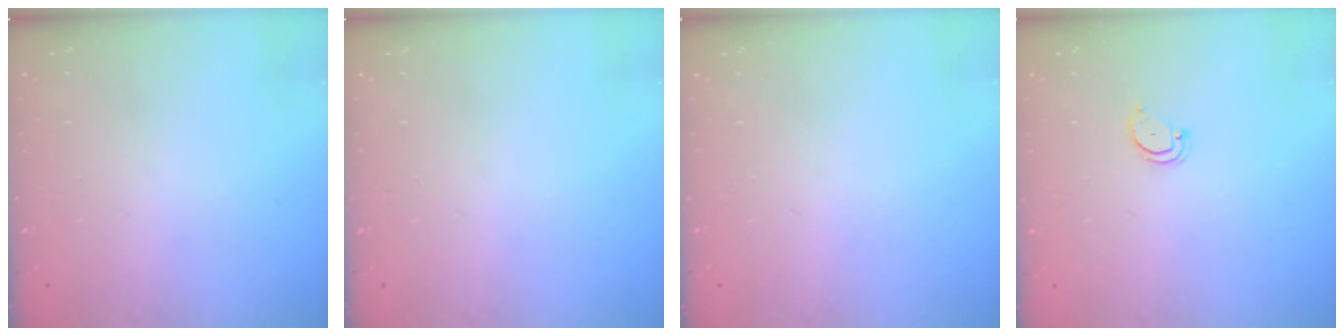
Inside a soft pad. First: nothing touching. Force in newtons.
{"total": 0.0}
{"total": 0.0}
{"total": 2.4, "press": 2.4, "slide": 0.2}